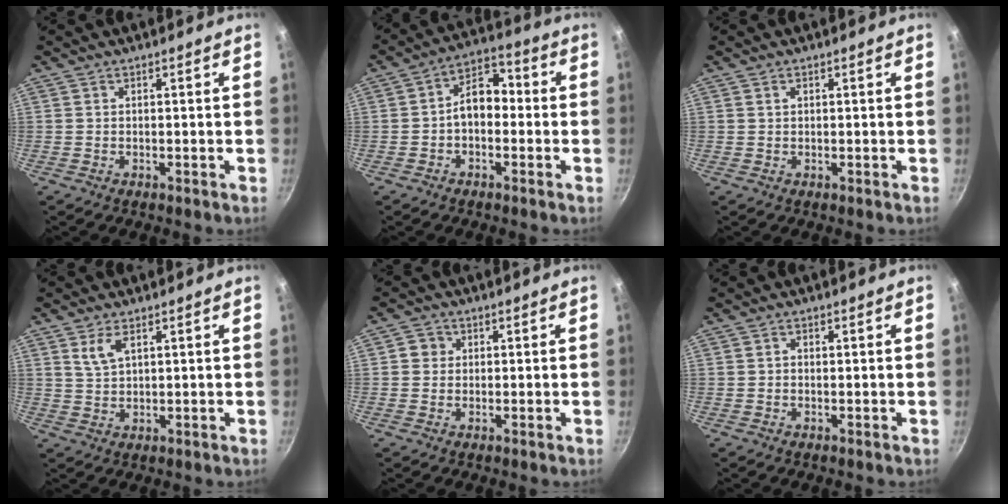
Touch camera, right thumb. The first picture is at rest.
{"total": 8.2, "force": [-0.8, 5.4, 6.2], "torque": [-0.074, 0.035, -0.028]}
{"total": 0.7, "force": [0.3, 0.5, 0.4], "torque": [-0.006, -0.001, 0.006]}
{"total": 3.8, "force": [2.0, 1.8, 2.7], "torque": [-0.051, -0.009, 0.045]}
{"total": 2.7, "force": [0.4, 2.5, 0.8], "torque": [0.002, 0.003, 0.003]}
{"total": 0.6, "force": [0.0, 0.5, 0.3], "torque": [-0.005, 0.000, -0.001]}